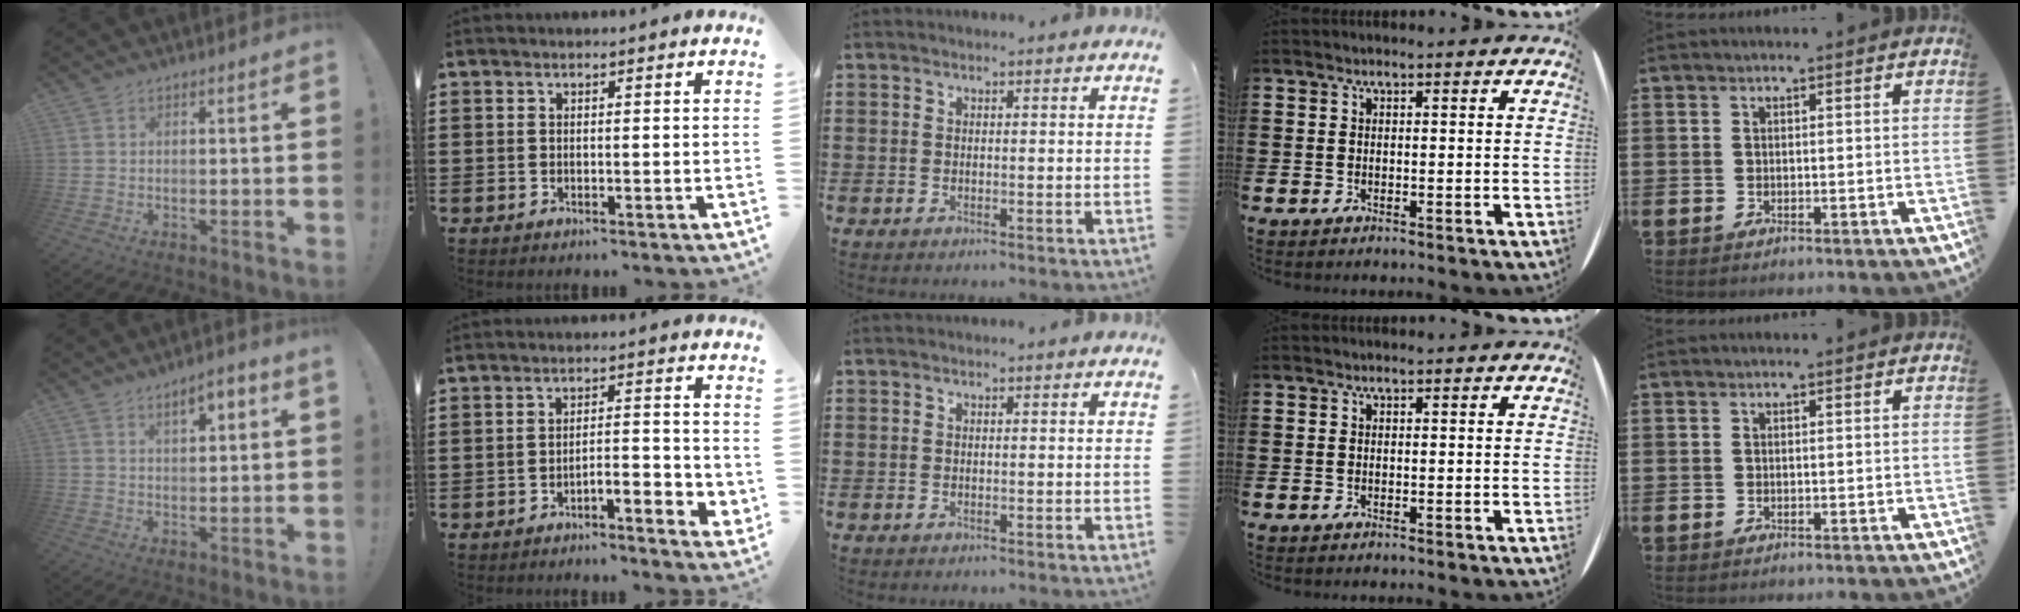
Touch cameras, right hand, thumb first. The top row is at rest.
{"thumb": {"total": 5.5, "force": [3.2, 1.8, 4.0], "torque": [-0.055, -0.015, 0.050]}, "index": {"total": 3.5, "force": [-2.5, 0.5, 2.4], "torque": [-0.041, 0.005, -0.047]}}